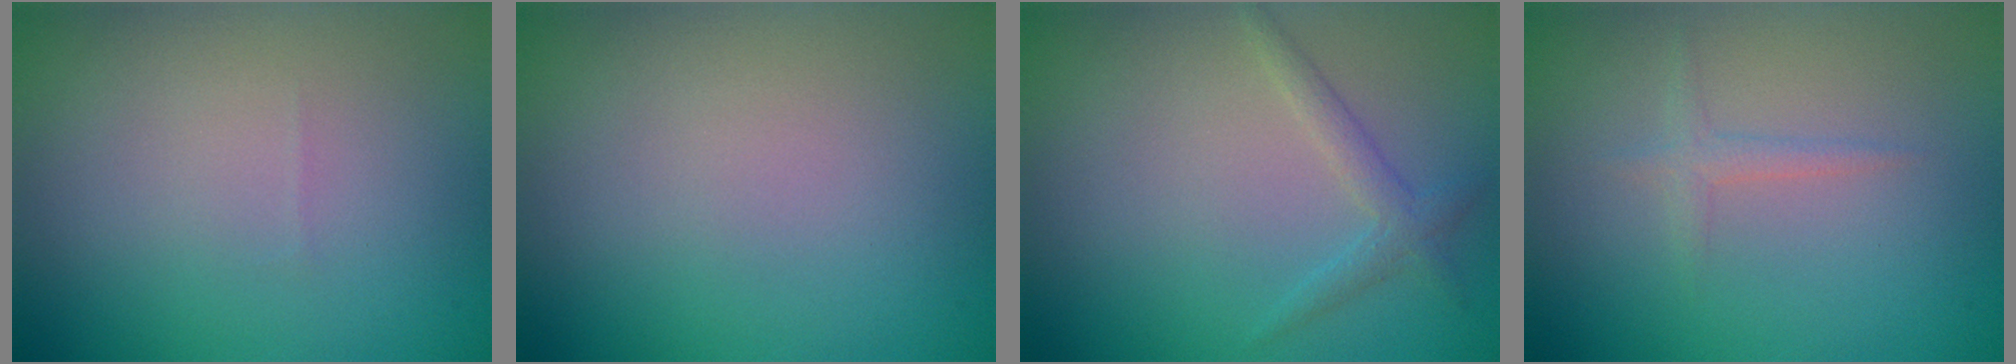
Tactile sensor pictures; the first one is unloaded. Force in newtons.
{"total": 0.0}
{"total": 1.6, "press": 1.6, "slide": 0.1}
{"total": 1.1, "press": 1.1, "slide": 0.1}